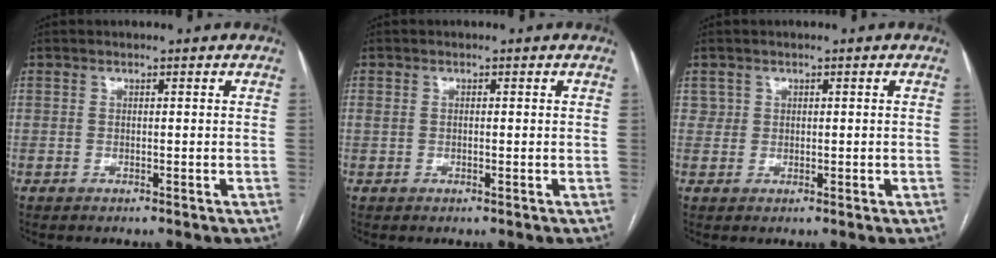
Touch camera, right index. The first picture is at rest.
{"total": 0.8, "force": [0.0, 0.3, 0.7], "torque": [-0.021, 0.006, 0.005]}
{"total": 1.4, "force": [0.5, 1.3, 0.1], "torque": [0.004, 0.003, 0.006]}